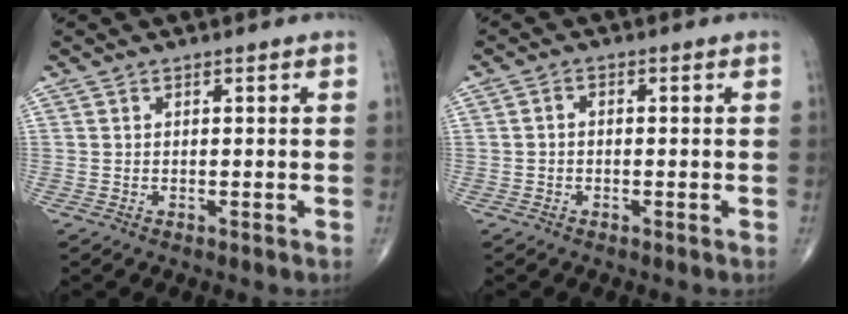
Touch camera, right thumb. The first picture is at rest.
{"total": 1.0, "force": [-0.2, 0.7, 0.6], "torque": [-0.009, 0.004, -0.006]}